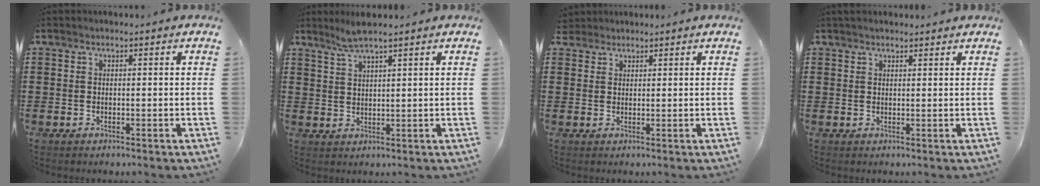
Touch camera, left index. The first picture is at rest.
{"total": 3.3, "force": [2.7, 0.0, 1.9], "torque": [-0.042, 0.002, 0.049]}
{"total": 1.7, "force": [1.6, 0.7, 0.0], "torque": [-0.005, 0.005, 0.032]}
{"total": 1.3, "force": [1.2, 0.2, 0.4], "torque": [-0.009, 0.002, 0.023]}